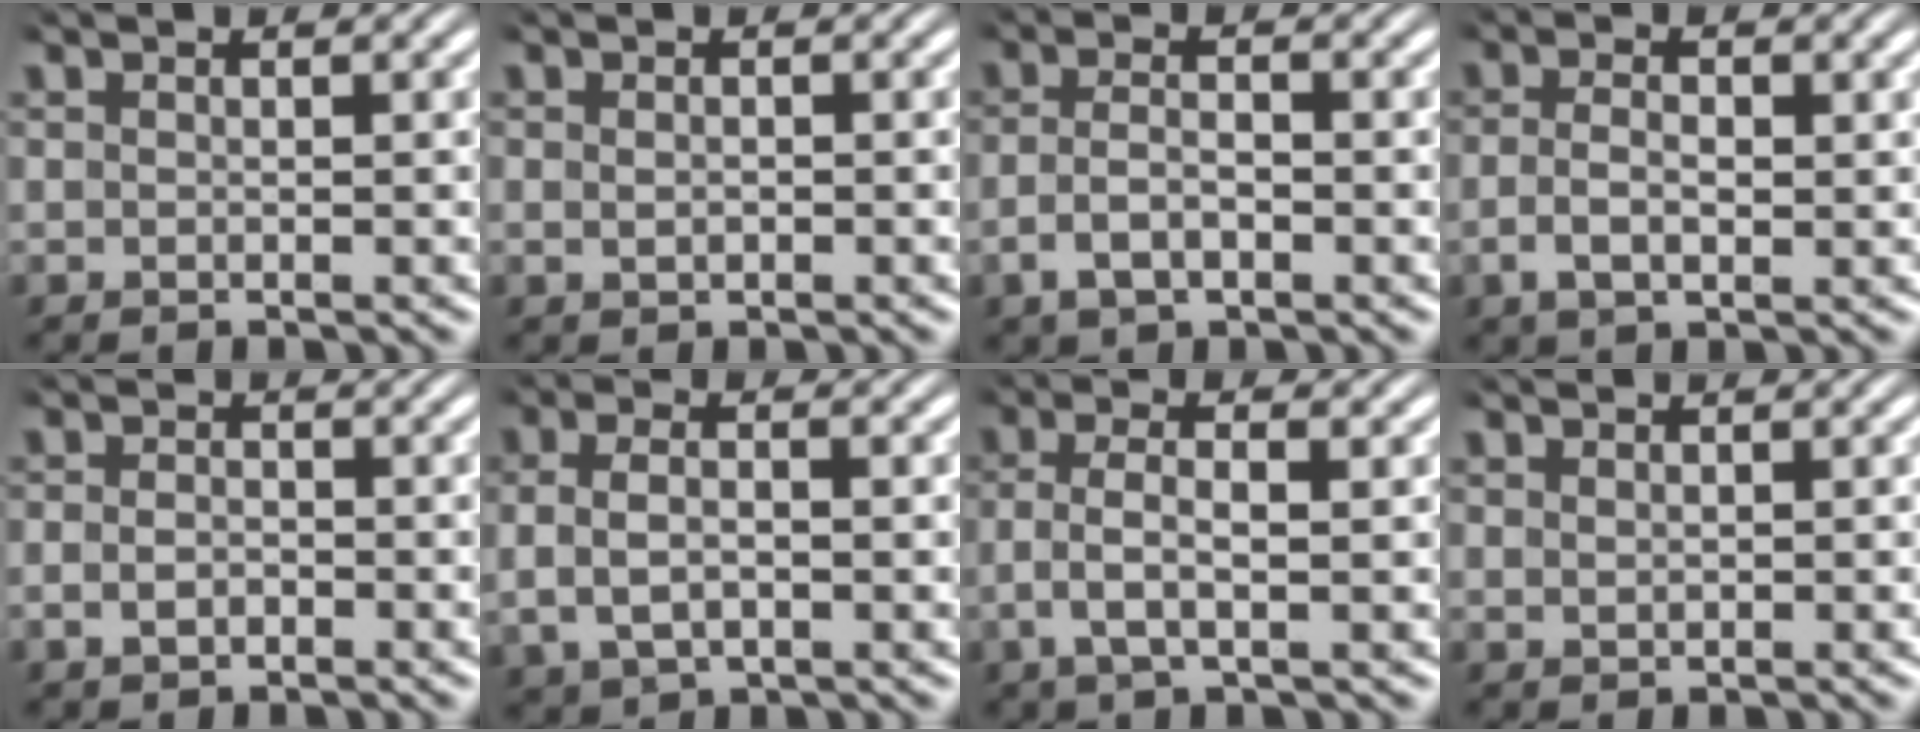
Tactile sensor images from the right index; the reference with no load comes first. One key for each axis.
{"total": 0.8, "fx": -0.2, "fy": 0.5, "fz": 0.7, "tx": -0.022, "ty": -0.003, "tz": 0.002}
{"total": 3.5, "fx": -1.3, "fy": 1.9, "fz": 2.6, "tx": -0.060, "ty": -0.001, "tz": -0.020}
{"total": 3.0, "fx": -0.4, "fy": 1.6, "fz": 2.5, "tx": -0.053, "ty": -0.001, "tz": -0.005}
{"total": 1.6, "fx": -0.9, "fy": 1.2, "fz": 0.7, "tx": -0.019, "ty": -0.003, "tz": -0.015}
{"total": 4.0, "fx": 0.2, "fy": 2.5, "fz": 3.1, "tx": -0.072, "ty": 0.004, "tz": 0.008}
{"total": 3.6, "fx": -0.3, "fy": 1.6, "fz": 3.3, "tx": -0.076, "ty": -0.002, "tz": -0.001}
{"total": 0.6, "fx": 0.5, "fy": 0.3, "fz": 0.4, "tx": -0.009, "ty": -0.003, "tz": 0.015}